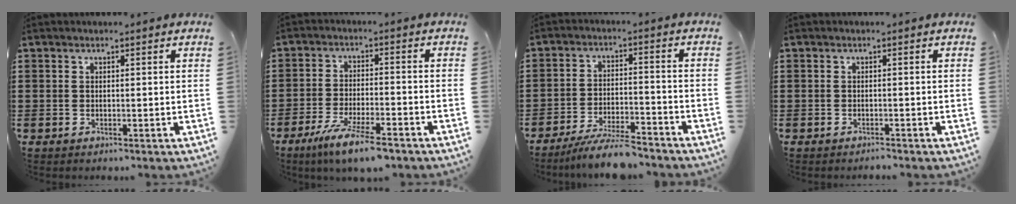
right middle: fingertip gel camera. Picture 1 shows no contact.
{"total": 7.1, "force": [-5.4, 0.5, 4.7], "torque": [-0.098, -0.014, -0.098]}
{"total": 7.1, "force": [-6.6, 0.2, 2.8], "torque": [-0.051, -0.003, -0.122]}
{"total": 0.6, "force": [-0.6, 0.0, 0.1], "torque": [-0.005, -0.002, -0.013]}